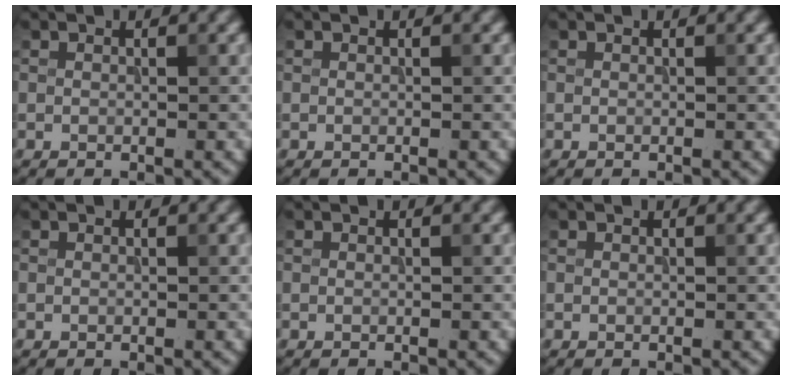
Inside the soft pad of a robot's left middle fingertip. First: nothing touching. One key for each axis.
{"total": 0.0}
{"total": 0.0}
{"total": 0.0}
{"total": 0.0}
{"total": 0.0}